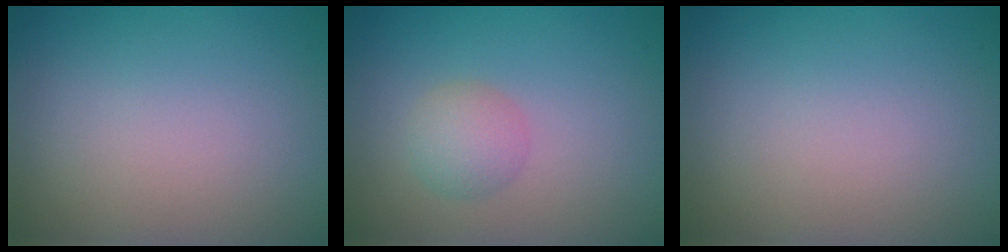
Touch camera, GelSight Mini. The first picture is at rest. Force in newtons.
{"total": 2.2, "press": 2.2, "slide": 0.1}
{"total": 0.0}